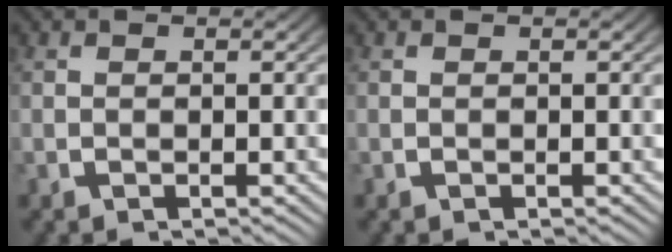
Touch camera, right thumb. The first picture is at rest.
{"total": 0.0}